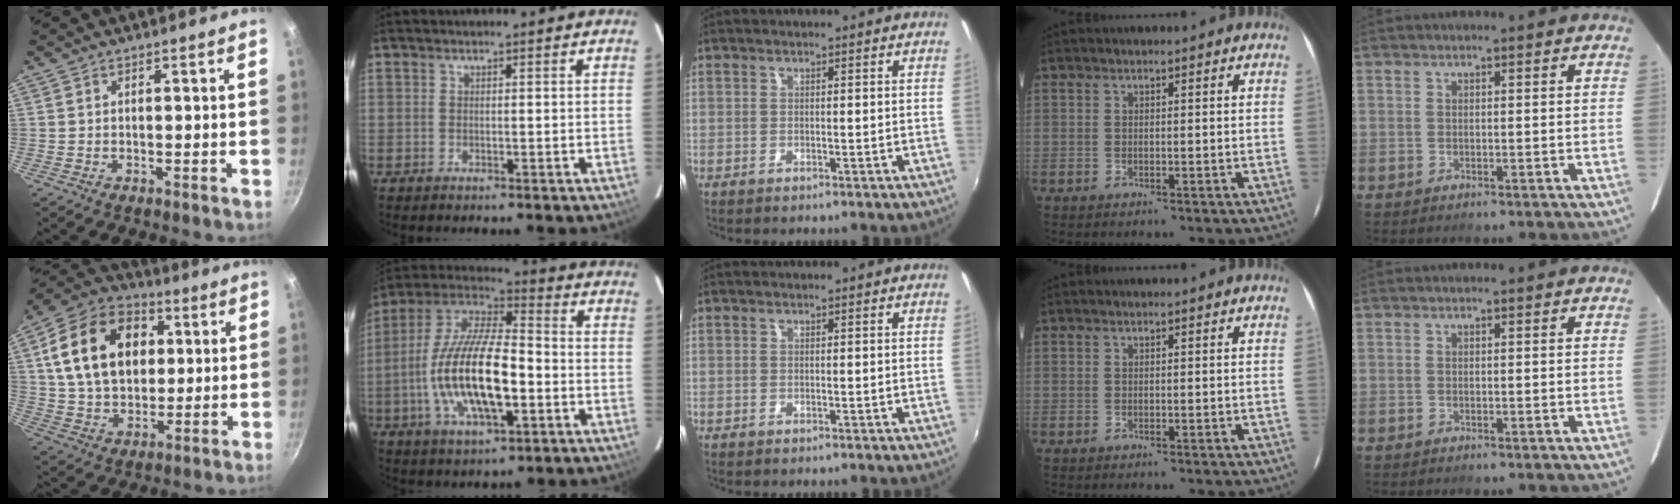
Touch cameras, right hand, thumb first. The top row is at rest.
{"thumb": {"total": 20.2, "force": [4.5, 14.2, 13.6], "torque": [-0.214, 0.011, 0.072]}, "index": {"total": 19.7, "force": [-4.2, 7.2, 17.8], "torque": [-0.357, -0.006, -0.080]}}